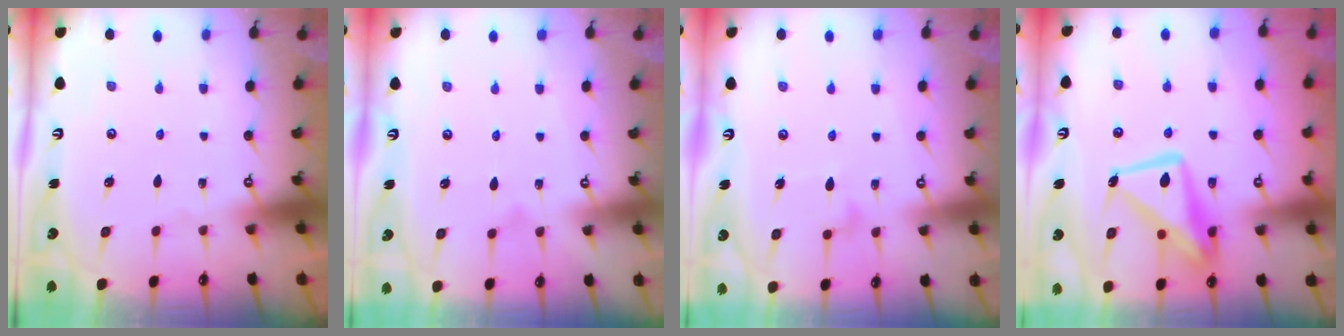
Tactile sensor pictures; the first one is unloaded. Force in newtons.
{"total": 7.1, "press": 7.1, "slide": 0.3}
{"total": 9.8, "press": 9.8, "slide": 0.5}
{"total": 15.0, "press": 14.9, "slide": 1.5}